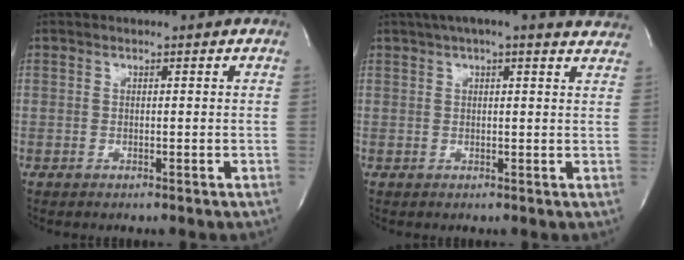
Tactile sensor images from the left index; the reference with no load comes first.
{"total": 13.1, "force": [11.3, 2.1, 6.2], "torque": [-0.090, 0.029, 0.129]}